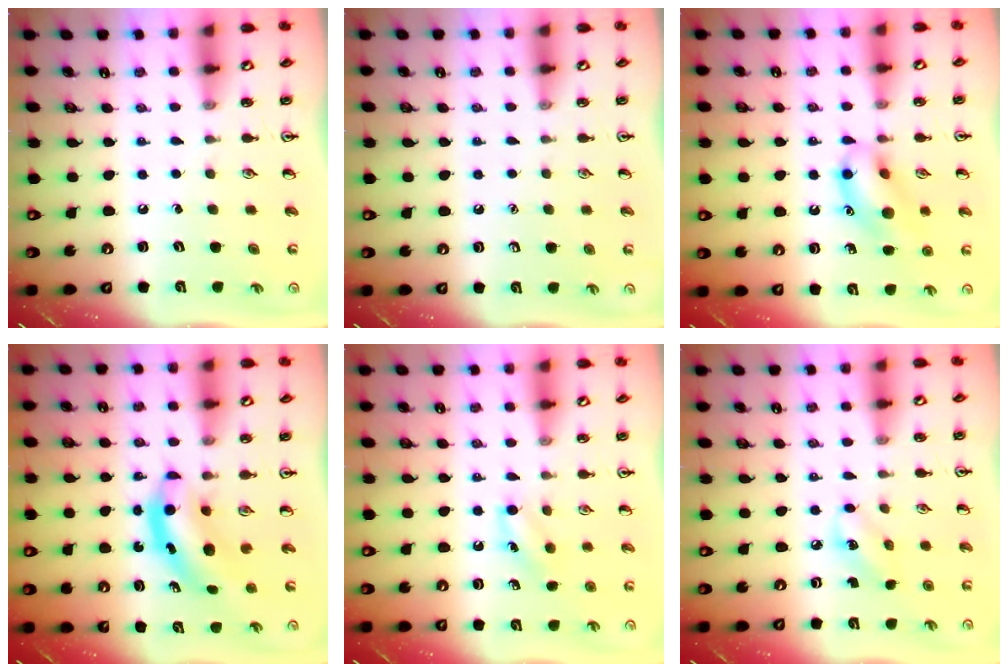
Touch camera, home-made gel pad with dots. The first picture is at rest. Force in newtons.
{"total": 0.0}
{"total": 12.8, "press": 12.7, "slide": 1.3}
{"total": 5.2, "press": 5.1, "slide": 0.8}
{"total": 6.6, "press": 6.2, "slide": 2.1}
{"total": 3.6, "press": 3.4, "slide": 1.1}